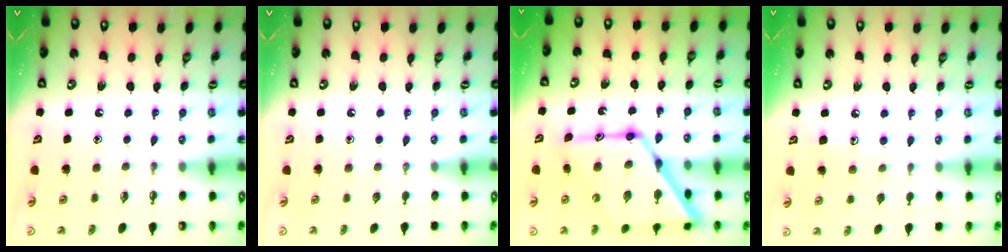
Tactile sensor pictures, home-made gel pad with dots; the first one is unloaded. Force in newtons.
{"total": 0.0}
{"total": 20.1, "press": 20.0, "slide": 1.9}
{"total": 5.7, "press": 5.7, "slide": 0.5}